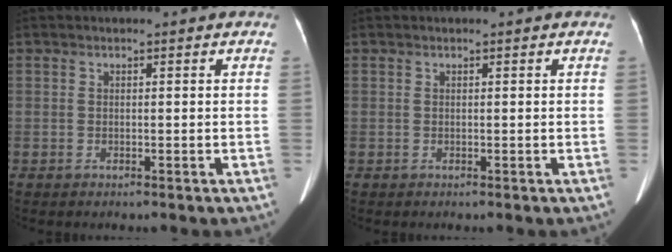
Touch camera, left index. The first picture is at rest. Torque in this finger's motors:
{"motor_torque": [-0.09, -0.05, -0.12, 0.00]}